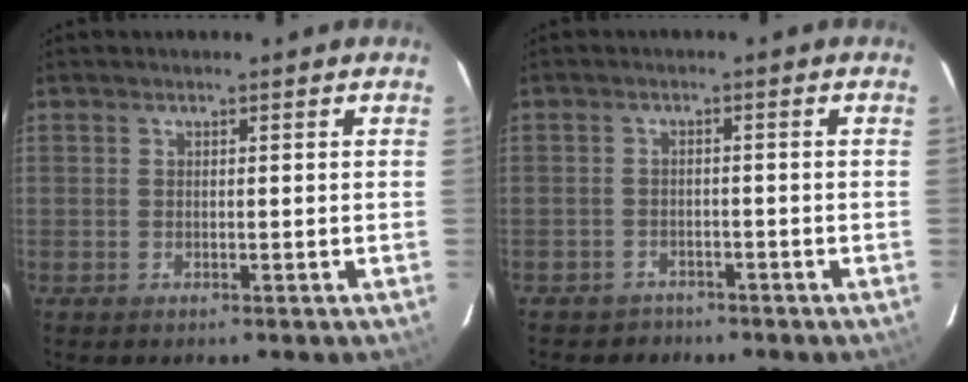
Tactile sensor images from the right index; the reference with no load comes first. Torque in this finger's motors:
{"motor_torque": [0.22, -0.12, 0.01, -0.01]}